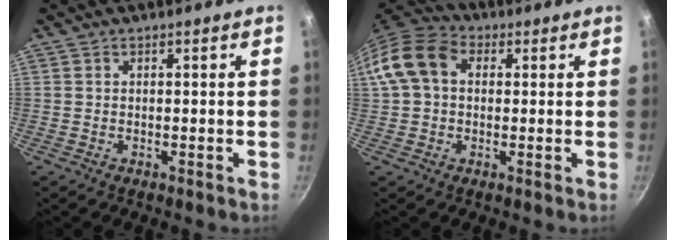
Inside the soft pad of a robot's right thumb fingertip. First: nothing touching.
{"total": 11.3, "force": [2.0, 8.4, 7.3], "torque": [-0.121, 0.028, 0.018]}